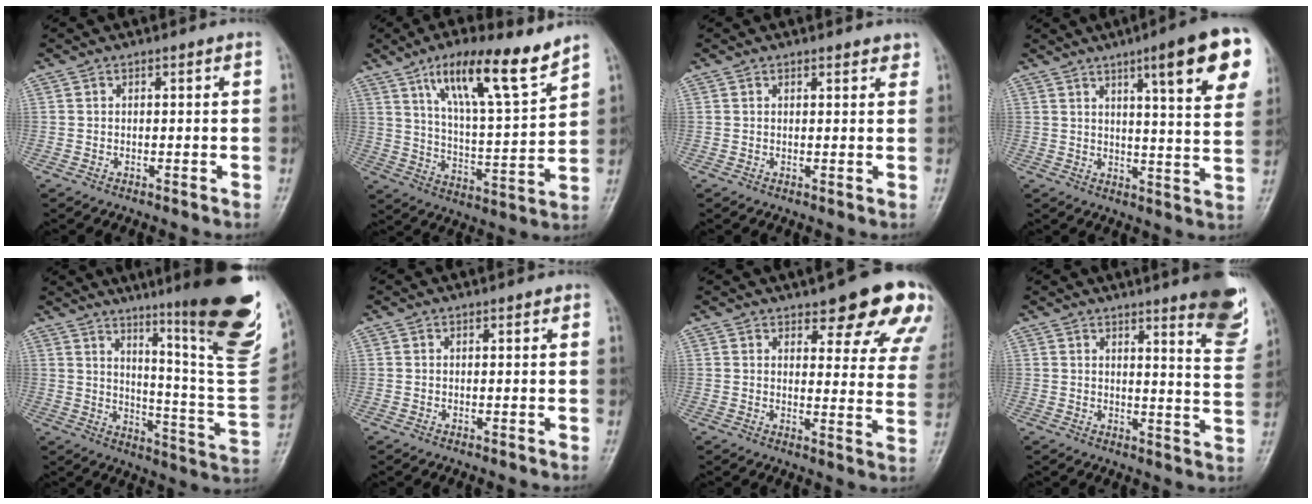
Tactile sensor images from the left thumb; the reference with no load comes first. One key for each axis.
{"total": 15.8, "fx": 10.5, "fy": 3.2, "fz": 11.4, "tx": -0.175, "ty": -0.057, "tz": 0.187}
{"total": 2.0, "fx": 1.7, "fy": 0.7, "fz": 0.7, "tx": 0.005, "ty": -0.005, "tz": 0.017}
{"total": 16.8, "fx": 8.2, "fy": 2.6, "fz": 14.5, "tx": -0.165, "ty": -0.028, "tz": 0.106}
{"total": 25.5, "fx": 15.4, "fy": 2.5, "fz": 20.2, "tx": -0.256, "ty": -0.093, "tz": 0.220}
{"total": 0.6, "fx": 0.3, "fy": 0.3, "fz": 0.5, "tx": -0.005, "ty": 0.000, "tz": 0.002}
{"total": 16.0, "fx": 10.7, "fy": 5.3, "fz": 10.6, "tx": -0.082, "ty": -0.051, "tz": 0.118}
{"total": 11.5, "fx": 7.4, "fy": 1.9, "fz": 8.5, "tx": -0.084, "ty": -0.050, "tz": 0.085}